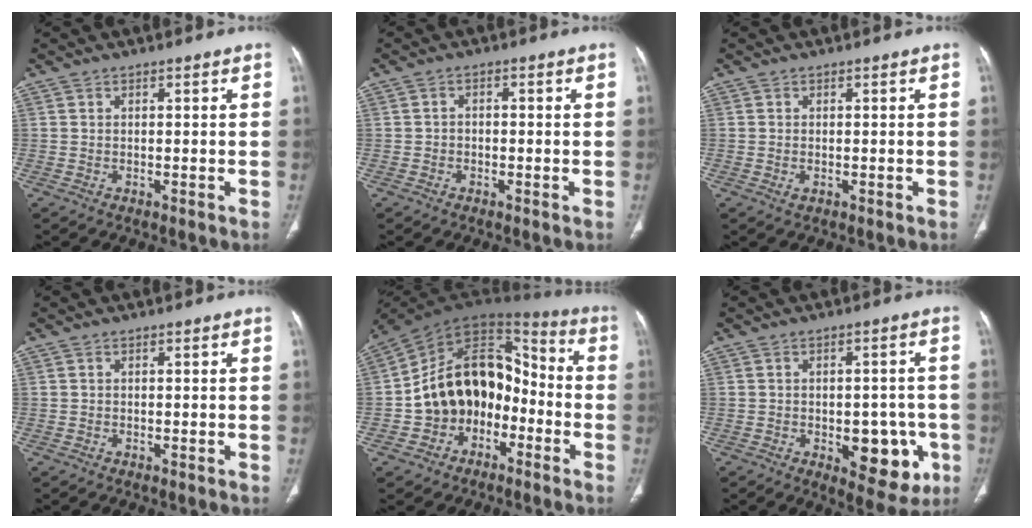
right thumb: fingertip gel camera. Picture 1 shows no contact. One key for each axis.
{"total": 1.4, "fx": -0.4, "fy": 1.1, "fz": 0.6, "tx": -0.003, "ty": 0.006, "tz": -0.010}
{"total": 0.9, "fx": -0.2, "fy": 0.5, "fz": 0.7, "tx": -0.017, "ty": -0.001, "tz": -0.002}
{"total": 0.0}
{"total": 18.2, "fx": -4.9, "fy": 13.4, "fz": 11.3, "tx": -0.142, "ty": 0.082, "tz": -0.086}
{"total": 11.7, "fx": -3.7, "fy": 6.3, "fz": 9.1, "tx": -0.072, "ty": 0.010, "tz": -0.035}